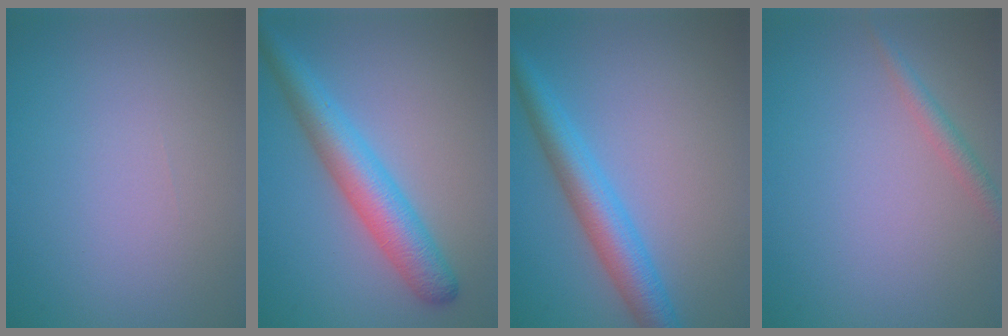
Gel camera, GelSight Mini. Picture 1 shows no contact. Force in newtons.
{"total": 5.5, "press": 5.5, "slide": 0.1}
{"total": 4.9, "press": 4.9, "slide": 0.1}
{"total": 1.5, "press": 1.5, "slide": 0.0}